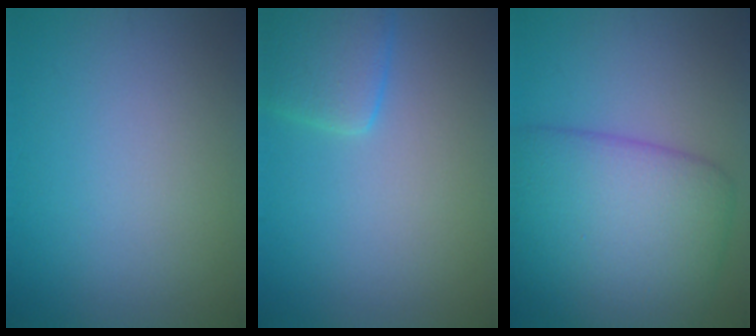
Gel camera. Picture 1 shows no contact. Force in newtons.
{"total": 3.8, "press": 3.8, "slide": 0.2}
{"total": 9.6, "press": 9.6, "slide": 0.3}